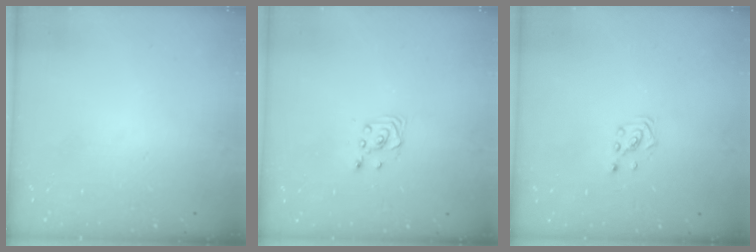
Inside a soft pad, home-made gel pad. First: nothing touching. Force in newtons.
{"total": 2.9, "press": 2.9, "slide": 0.4}
{"total": 1.4, "press": 1.4, "slide": 0.1}